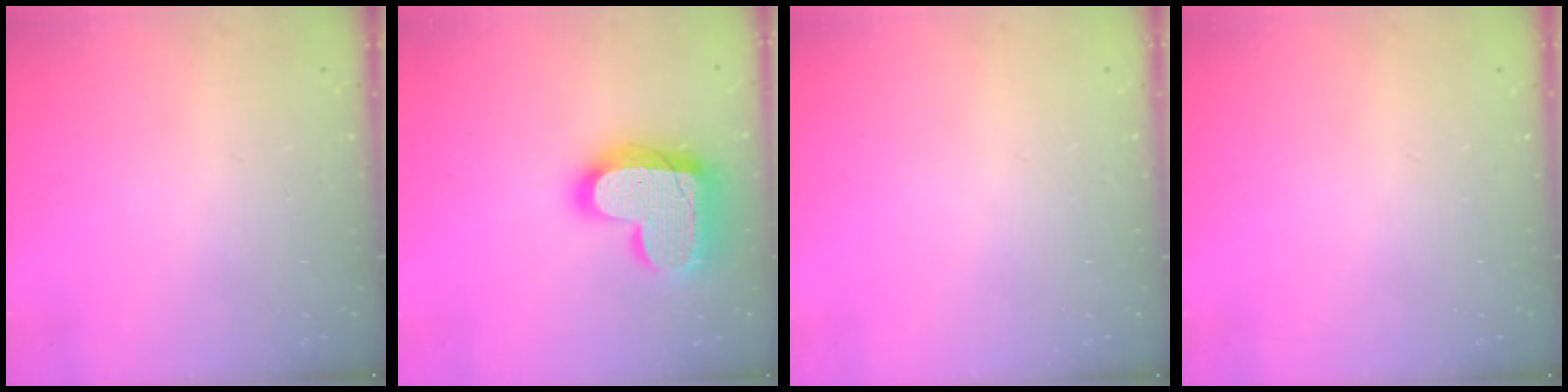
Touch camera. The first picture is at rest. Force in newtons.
{"total": 20.2, "press": 20.1, "slide": 1.3}
{"total": 0.0}
{"total": 0.0}